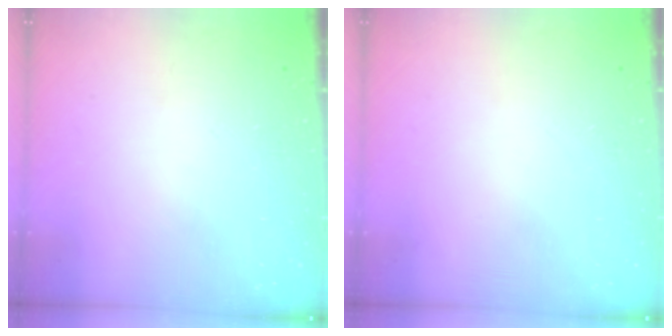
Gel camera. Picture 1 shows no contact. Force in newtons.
{"total": 0.0}